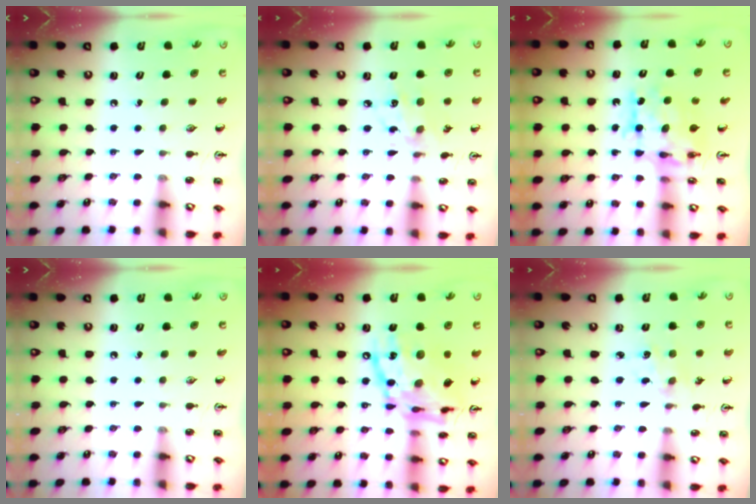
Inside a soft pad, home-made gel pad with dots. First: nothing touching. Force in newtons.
{"total": 6.3, "press": 6.3, "slide": 0.7}
{"total": 9.2, "press": 9.2, "slide": 0.9}
{"total": 0.0}
{"total": 22.2, "press": 22.1, "slide": 1.8}
{"total": 1.6, "press": 1.5, "slide": 0.4}